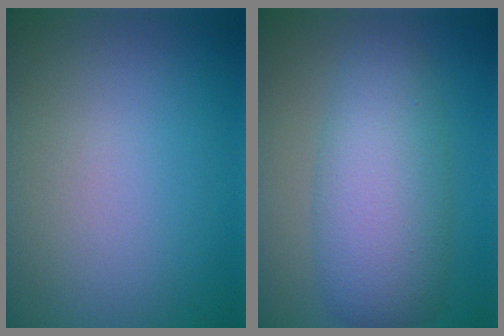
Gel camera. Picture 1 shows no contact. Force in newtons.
{"total": 7.3, "press": 7.3, "slide": 0.2}